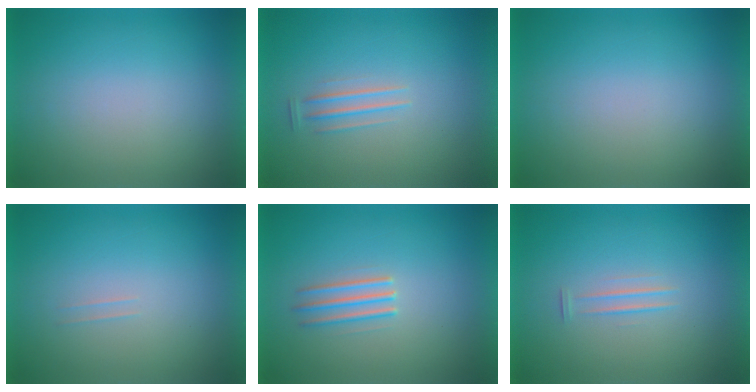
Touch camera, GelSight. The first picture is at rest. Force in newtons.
{"total": 1.2}
{"total": 0.0}
{"total": 1.1}
{"total": 2.3}
{"total": 1.7}